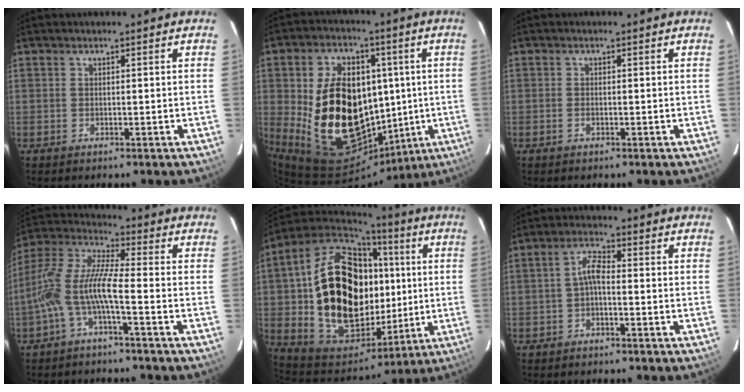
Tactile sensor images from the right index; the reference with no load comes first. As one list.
[{"total": 22.1, "force": [0.4, 14.8, 16.5], "torque": [-0.311, 0.014, 0.036]}, {"total": 0.8, "force": [-0.4, 0.4, 0.5], "torque": [-0.010, 0.000, -0.008]}, {"total": 9.9, "force": [-3.4, 1.3, 9.2], "torque": [-0.207, 0.013, -0.069]}, {"total": 28.7, "force": [2.4, 19.0, 21.4], "torque": [-0.431, 0.030, 0.063]}, {"total": 3.1, "force": [-1.1, 1.0, 2.8], "torque": [-0.060, 0.012, -0.024]}]